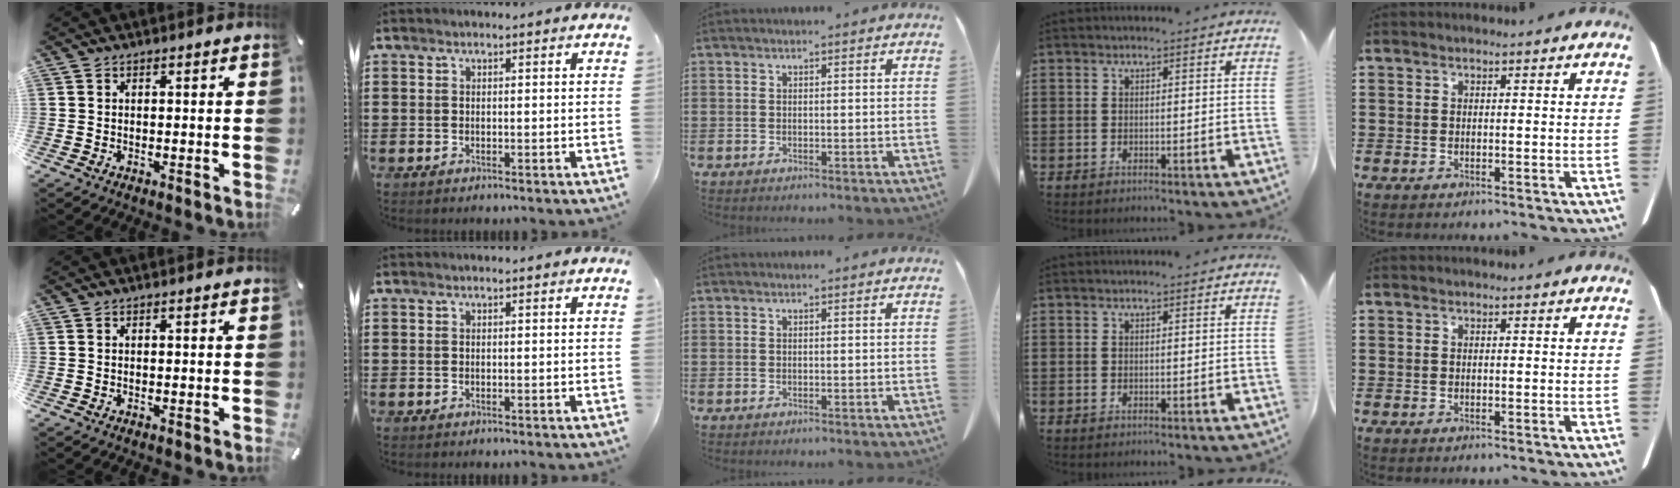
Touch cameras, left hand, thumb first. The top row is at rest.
{}